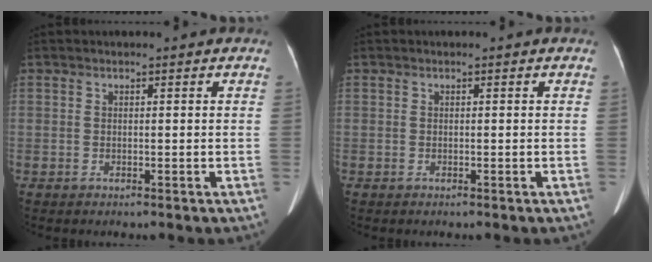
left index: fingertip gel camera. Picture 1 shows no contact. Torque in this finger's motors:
{"motor_torque": [0.08, 0.00, -0.04, -0.01]}